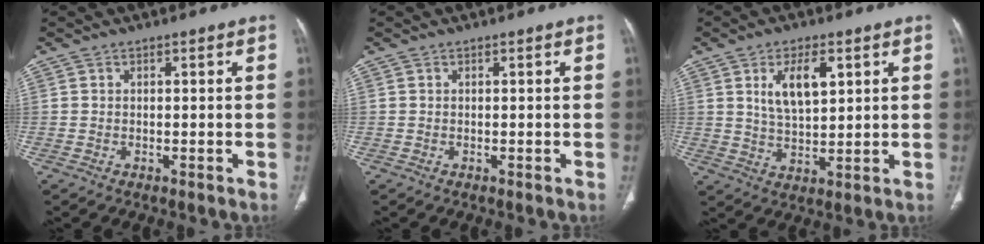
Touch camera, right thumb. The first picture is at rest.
{"total": 0.0}
{"total": 8.7, "force": [3.3, 4.0, 6.9], "torque": [-0.112, -0.015, 0.065]}